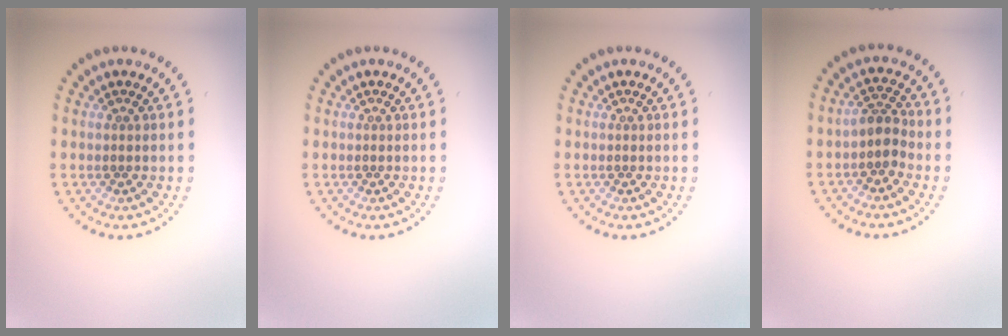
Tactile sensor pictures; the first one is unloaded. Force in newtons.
{"total": 0.0}
{"total": 0.0}
{"total": 2.3, "press": 1.9, "slide": 1.4}